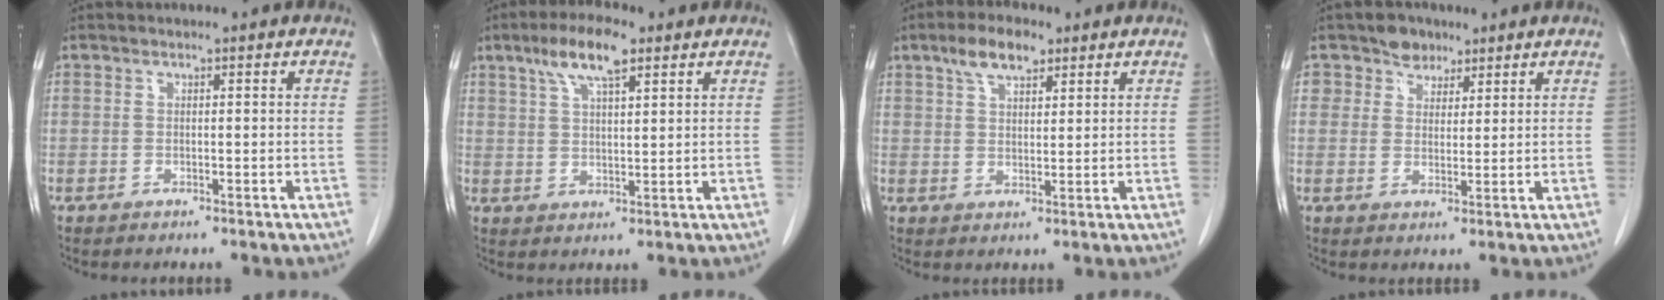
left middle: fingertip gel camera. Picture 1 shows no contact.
{"total": 7.6, "force": [4.6, 1.8, 5.8], "torque": [-0.116, 0.014, 0.083]}
{"total": 5.9, "force": [3.8, 2.3, 3.9], "torque": [-0.076, 0.014, 0.068]}
{"total": 4.0, "force": [2.7, 2.9, 0.4], "torque": [-0.003, 0.002, 0.043]}